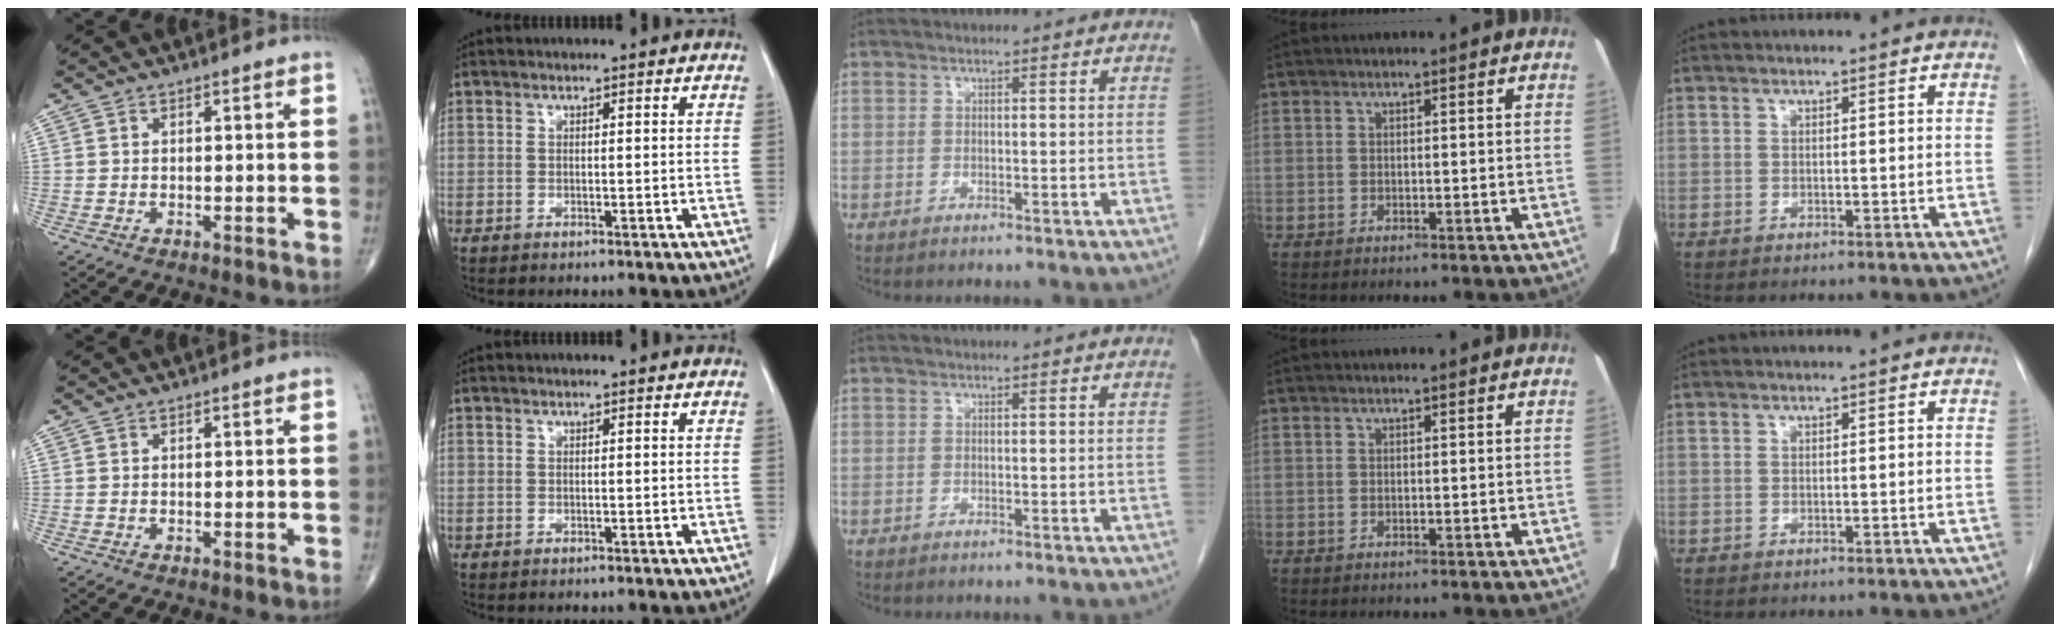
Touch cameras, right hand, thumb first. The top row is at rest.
{}